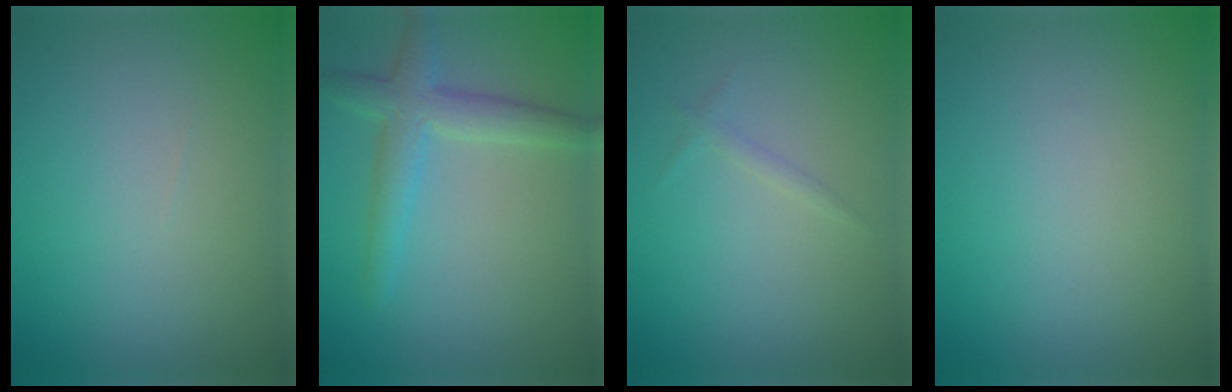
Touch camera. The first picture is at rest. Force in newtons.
{"total": 3.6, "press": 3.6, "slide": 0.1}
{"total": 0.8, "press": 0.8, "slide": 0.1}
{"total": 0.0}